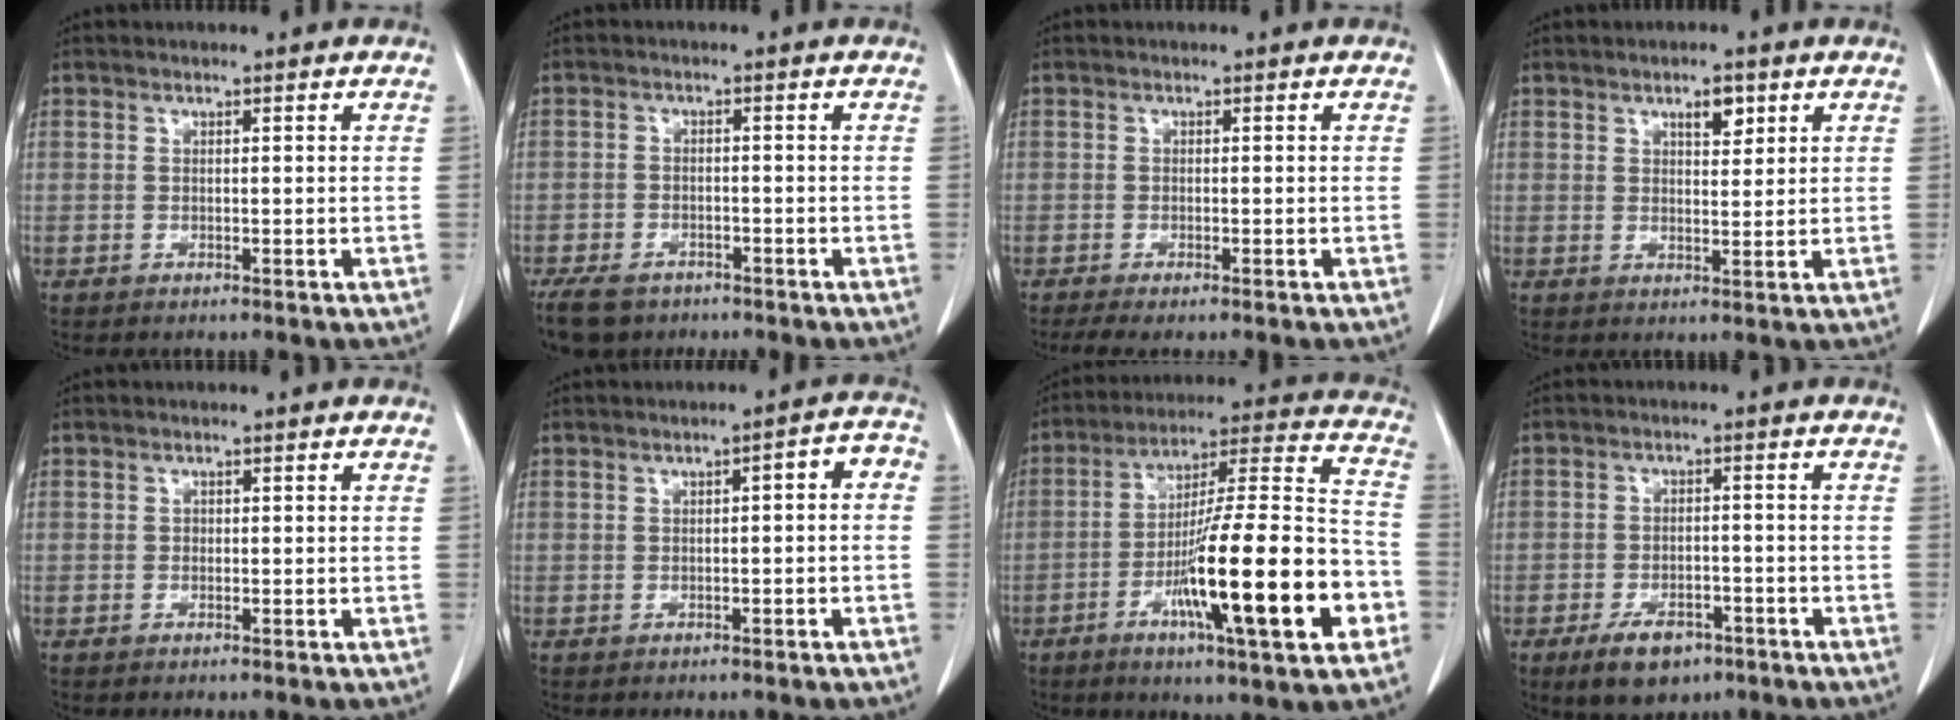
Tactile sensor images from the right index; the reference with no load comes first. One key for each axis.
{"total": 8.4, "fx": -5.9, "fy": 4.8, "fz": 3.6, "tx": -0.075, "ty": -0.006, "tz": -0.093}
{"total": 4.4, "fx": -2.8, "fy": 1.4, "fz": 3.1, "tx": -0.062, "ty": -0.008, "tz": -0.045}
{"total": 3.9, "fx": 2.0, "fy": 1.7, "fz": 2.9, "tx": -0.050, "ty": 0.000, "tz": 0.035}
{"total": 0.9, "fx": -0.1, "fy": 0.7, "fz": 0.5, "tx": -0.011, "ty": 0.007, "tz": -0.001}
{"total": 4.2, "fx": 0.0, "fy": 1.5, "fz": 3.9, "tx": -0.049, "ty": 0.031, "tz": -0.002}
{"total": 23.9, "fx": -8.0, "fy": 2.2, "fz": 22.4, "tx": -0.331, "ty": -0.008, "tz": -0.128}
{"total": 7.7, "fx": -4.7, "fy": 4.1, "fz": 4.5, "tx": -0.081, "ty": -0.003, "tz": -0.072}